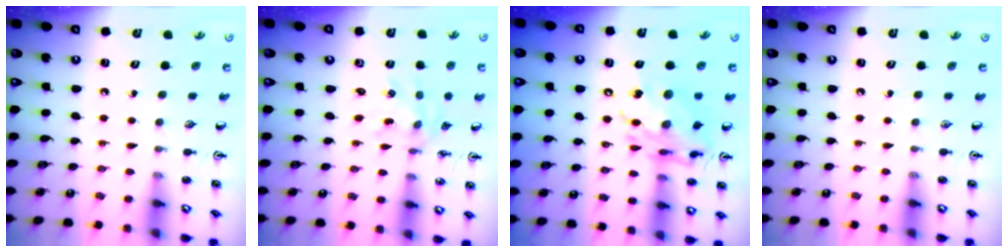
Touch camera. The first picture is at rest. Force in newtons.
{"total": 1.1, "press": 1.1, "slide": 0.1}
{"total": 15.0, "press": 14.9, "slide": 1.3}
{"total": 0.0}